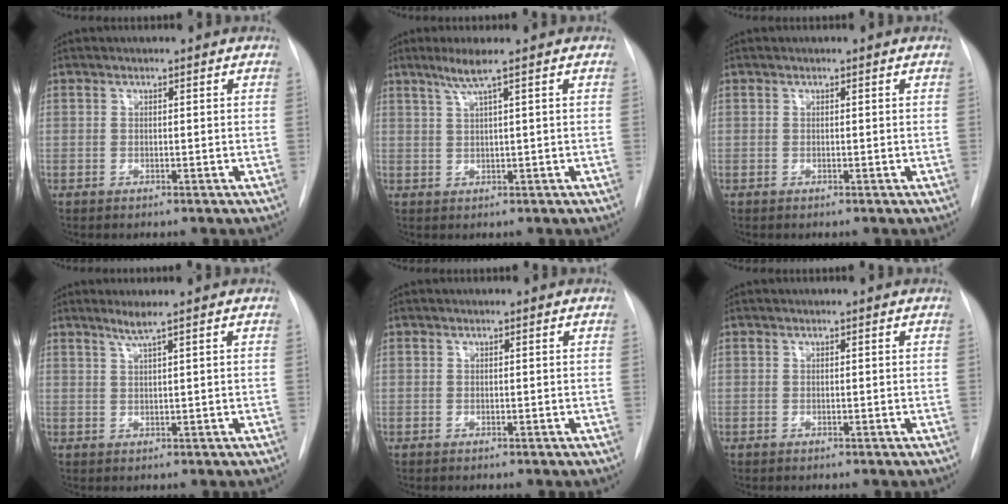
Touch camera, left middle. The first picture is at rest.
{"total": 3.2, "force": [1.9, -0.8, 2.5], "torque": [-0.059, 0.001, 0.041]}
{"total": 0.0}
{"total": 2.1, "force": [1.4, -0.6, 1.4], "torque": [-0.032, -0.003, 0.031]}
{"total": 0.0}
{"total": 0.0}